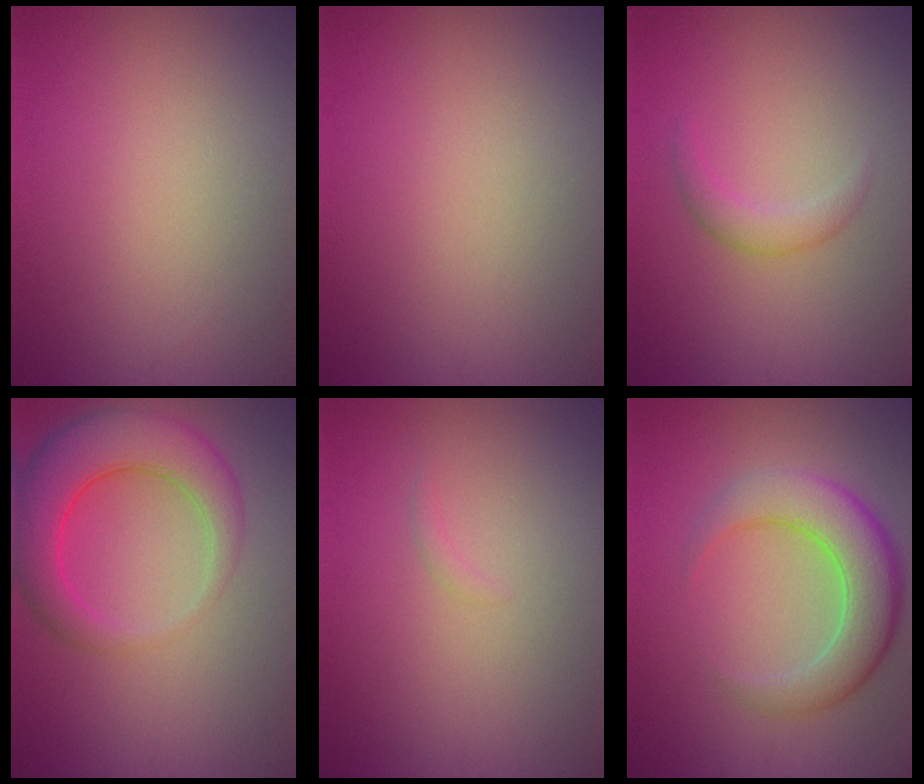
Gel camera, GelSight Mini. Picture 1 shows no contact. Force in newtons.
{"total": 0.0}
{"total": 1.7, "press": 1.7, "slide": 0.1}
{"total": 6.4, "press": 6.4, "slide": 0.3}
{"total": 0.5, "press": 0.5, "slide": 0.1}
{"total": 5.8, "press": 5.8, "slide": 0.5}